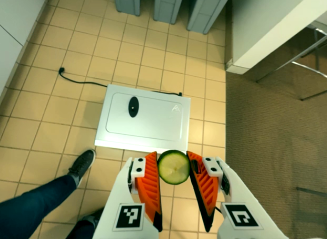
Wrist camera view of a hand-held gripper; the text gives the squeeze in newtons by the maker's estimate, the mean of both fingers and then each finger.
{"total": 6.7, "left": 6.0, "right": 7.4}